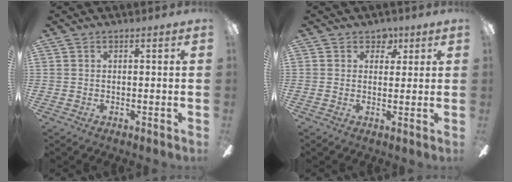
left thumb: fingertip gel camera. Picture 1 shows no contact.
{"total": 3.7, "force": [2.1, 2.8, 1.2], "torque": [0.001, -0.008, 0.032]}